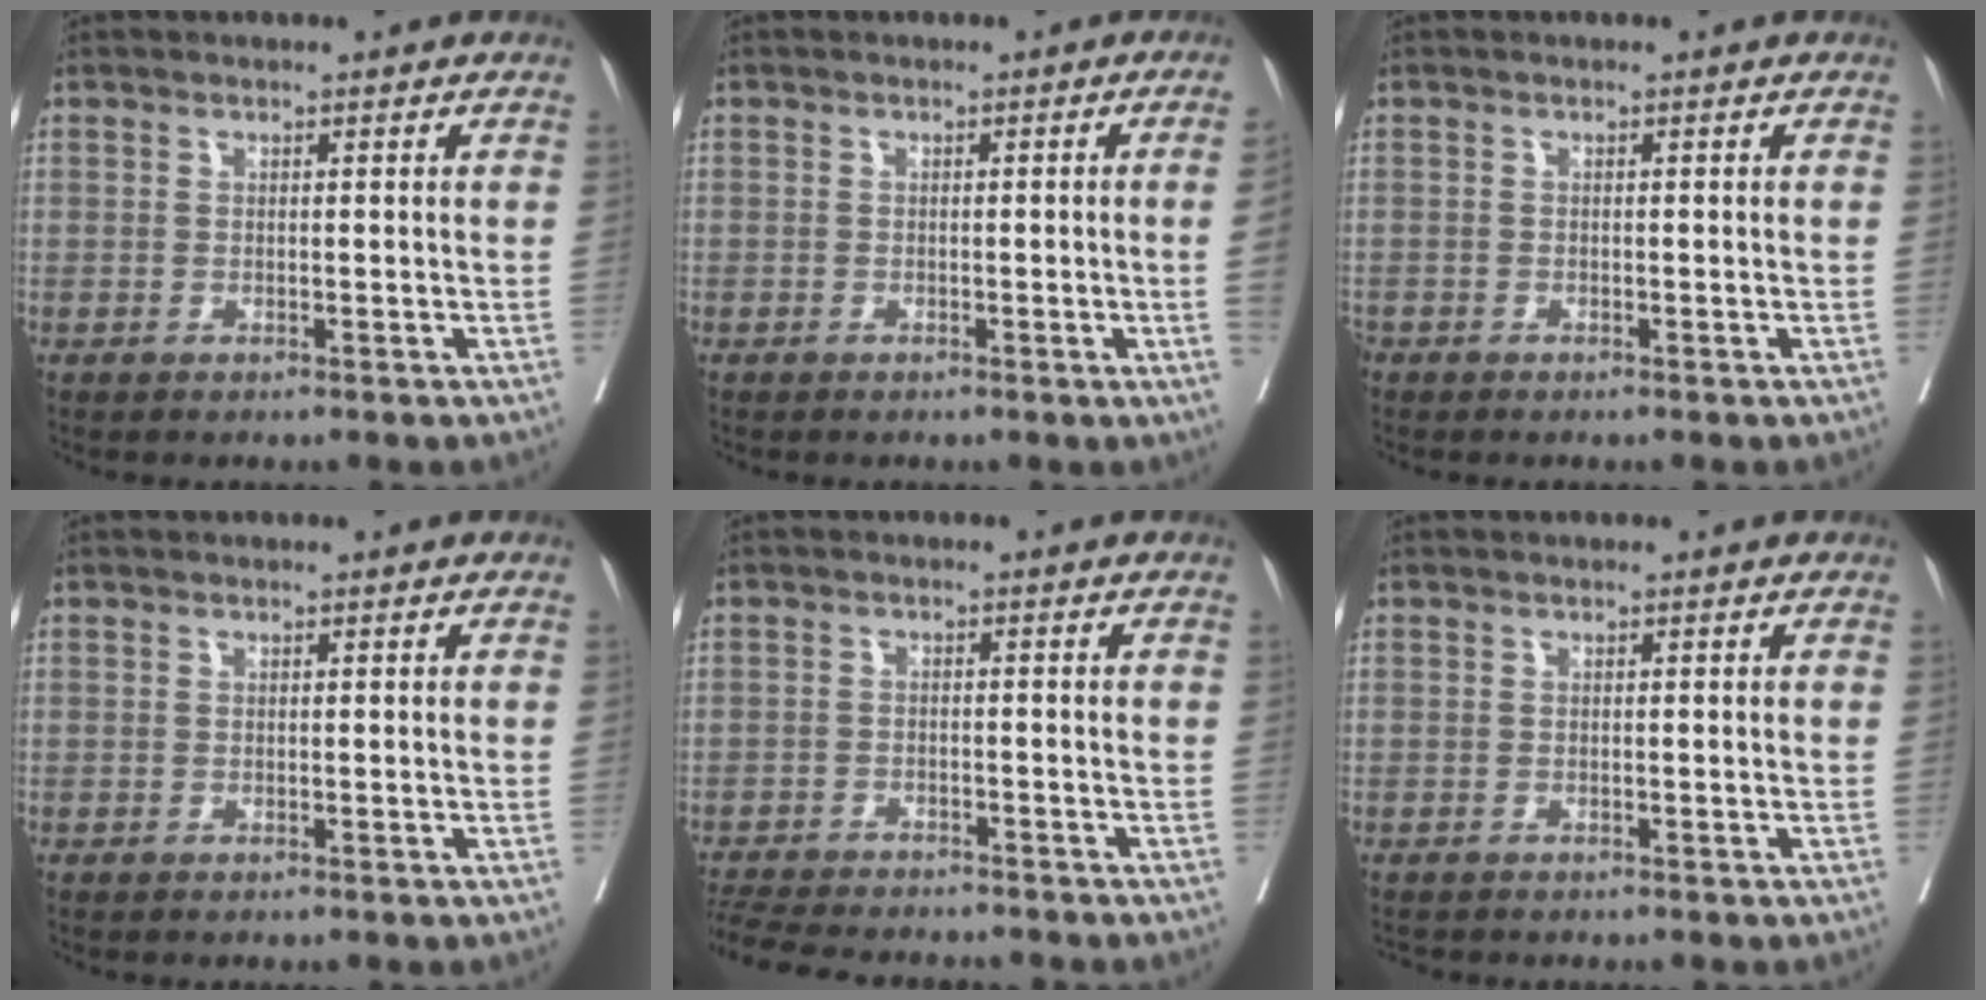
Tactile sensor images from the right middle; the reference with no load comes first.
{"total": 2.7, "force": [-0.4, -0.9, 2.5], "torque": [-0.030, -0.003, -0.003]}
{"total": 1.4, "force": [-1.1, 0.7, 0.3], "torque": [-0.011, -0.001, -0.022]}
{"total": 0.0}
{"total": 12.1, "force": [-11.1, 2.1, 4.4], "torque": [-0.083, -0.012, -0.162]}
{"total": 1.1, "force": [-1.1, 0.3, 0.2], "torque": [-0.013, -0.004, -0.018]}